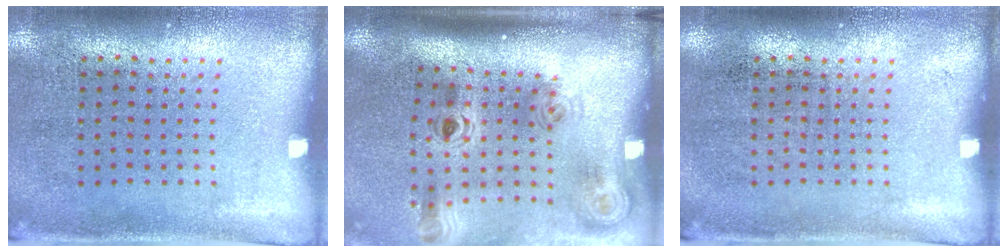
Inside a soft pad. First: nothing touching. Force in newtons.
{"total": 1.9, "press": 1.3, "slide": 1.5}
{"total": 0.0}